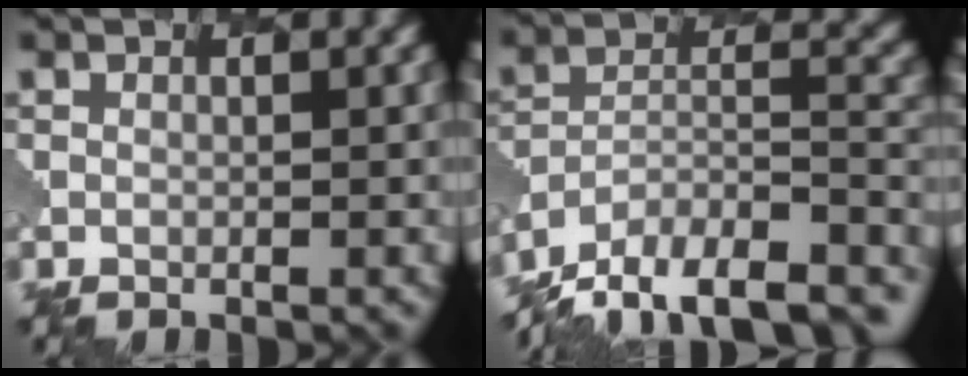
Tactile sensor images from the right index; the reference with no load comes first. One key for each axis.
{"total": 15.5, "fx": -13.3, "fy": 5.7, "fz": 5.7, "tx": -0.095, "ty": -0.004, "tz": -0.182}